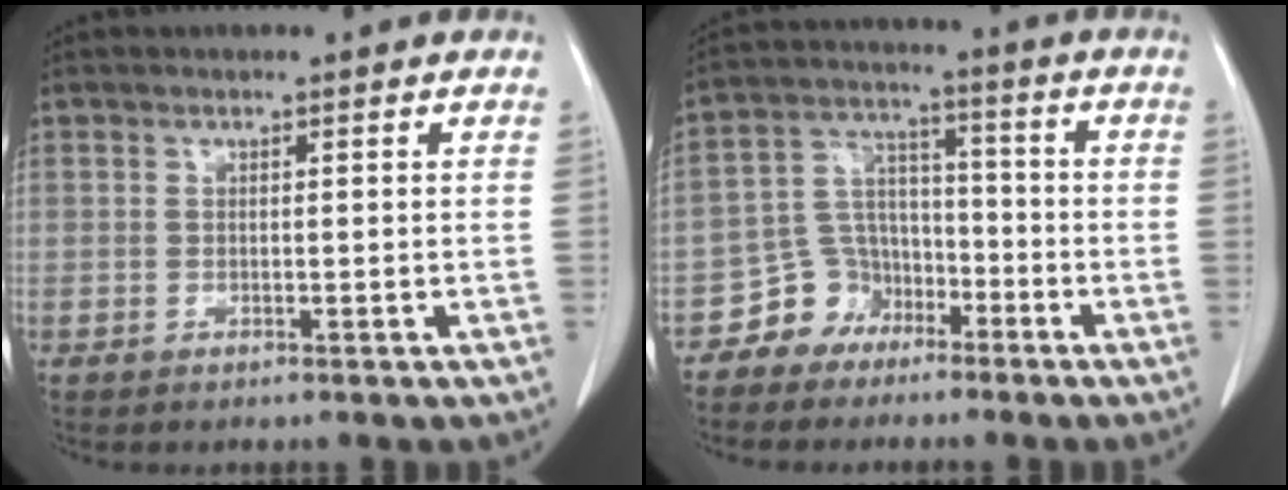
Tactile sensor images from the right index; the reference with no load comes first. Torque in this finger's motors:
{"motor_torque": [-0.31, -0.22, -0.88, -0.21]}